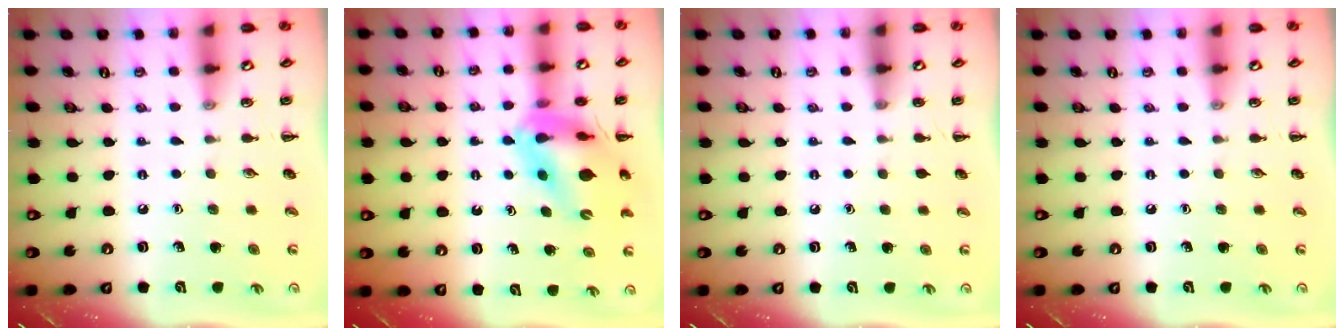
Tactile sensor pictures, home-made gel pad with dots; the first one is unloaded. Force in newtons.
{"total": 13.4, "press": 12.8, "slide": 4.0}
{"total": 0.0}
{"total": 0.0}